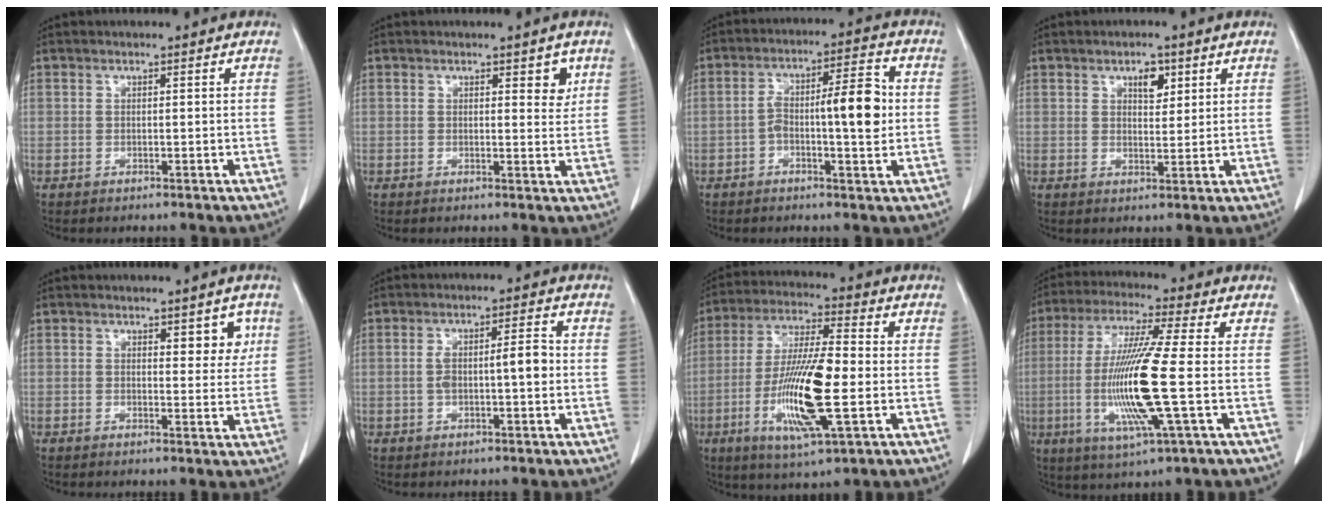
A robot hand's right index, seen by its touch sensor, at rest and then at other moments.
{"total": 2.6, "force": [1.2, 1.0, 2.1], "torque": [-0.021, -0.005, 0.014]}
{"total": 9.4, "force": [-0.6, 2.2, 9.1], "torque": [-0.149, 0.025, -0.010]}
{"total": 3.5, "force": [1.9, 1.7, 2.4], "torque": [-0.037, -0.001, 0.030]}
{"total": 4.0, "force": [1.7, 1.9, 3.1], "torque": [-0.026, -0.001, 0.020]}
{"total": 5.7, "force": [-0.2, 1.4, 5.5], "torque": [-0.103, 0.018, -0.001]}
{"total": 15.3, "force": [-3.3, 2.1, 14.8], "torque": [-0.293, -0.014, -0.059]}
{"total": 14.9, "force": [-2.0, -0.2, 14.7], "torque": [-0.301, -0.015, -0.047]}